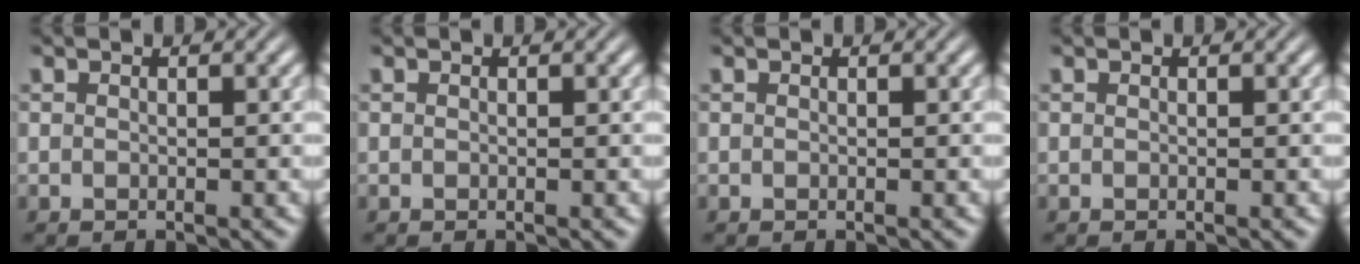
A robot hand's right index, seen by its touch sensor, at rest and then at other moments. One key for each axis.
{"total": 0.0}
{"total": 0.0}
{"total": 0.0}